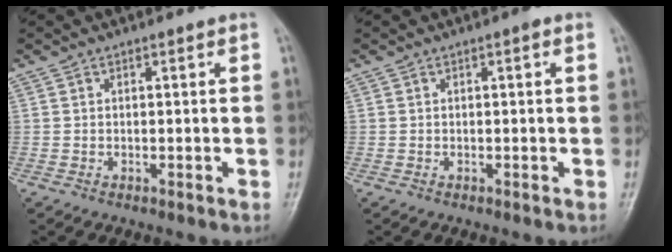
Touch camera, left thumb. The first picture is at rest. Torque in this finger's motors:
{"motor_torque": [0.14, 0.15, 0.24, -0.01, 0.00]}